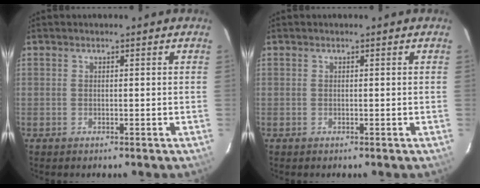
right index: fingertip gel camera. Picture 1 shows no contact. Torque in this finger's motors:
{"motor_torque": [0.00, 0.00, 0.02, 0.00]}